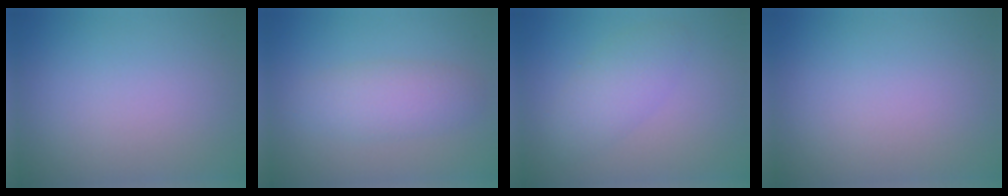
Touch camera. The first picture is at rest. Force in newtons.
{"total": 3.3, "press": 3.3, "slide": 0.0}
{"total": 2.9, "press": 2.9, "slide": 0.1}
{"total": 0.0}